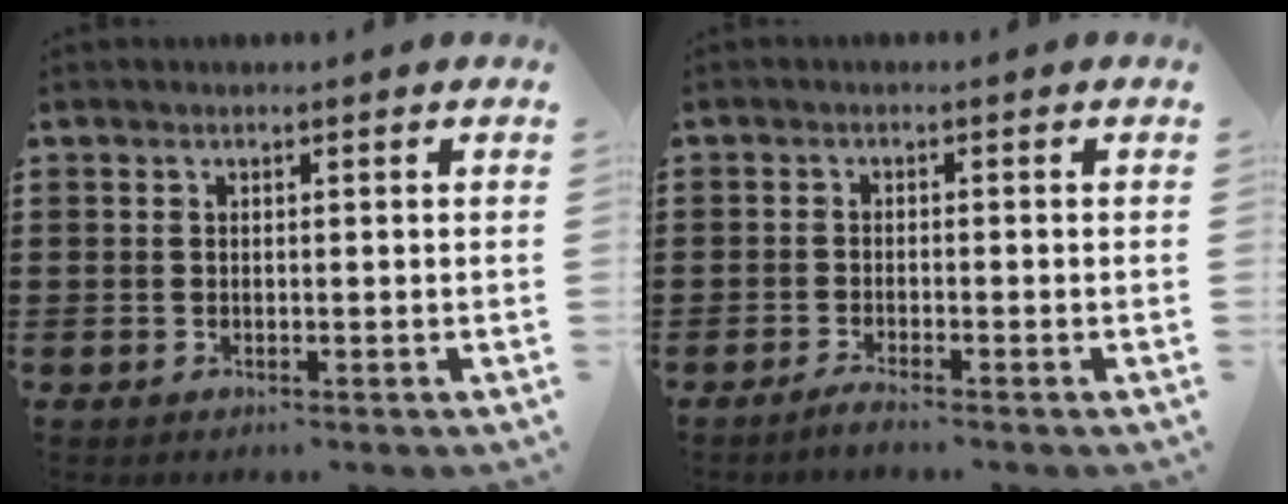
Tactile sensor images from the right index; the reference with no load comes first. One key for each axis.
{"total": 1.6, "fx": -1.5, "fy": -0.2, "fz": 0.6, "tx": -0.009, "ty": -0.003, "tz": -0.026}